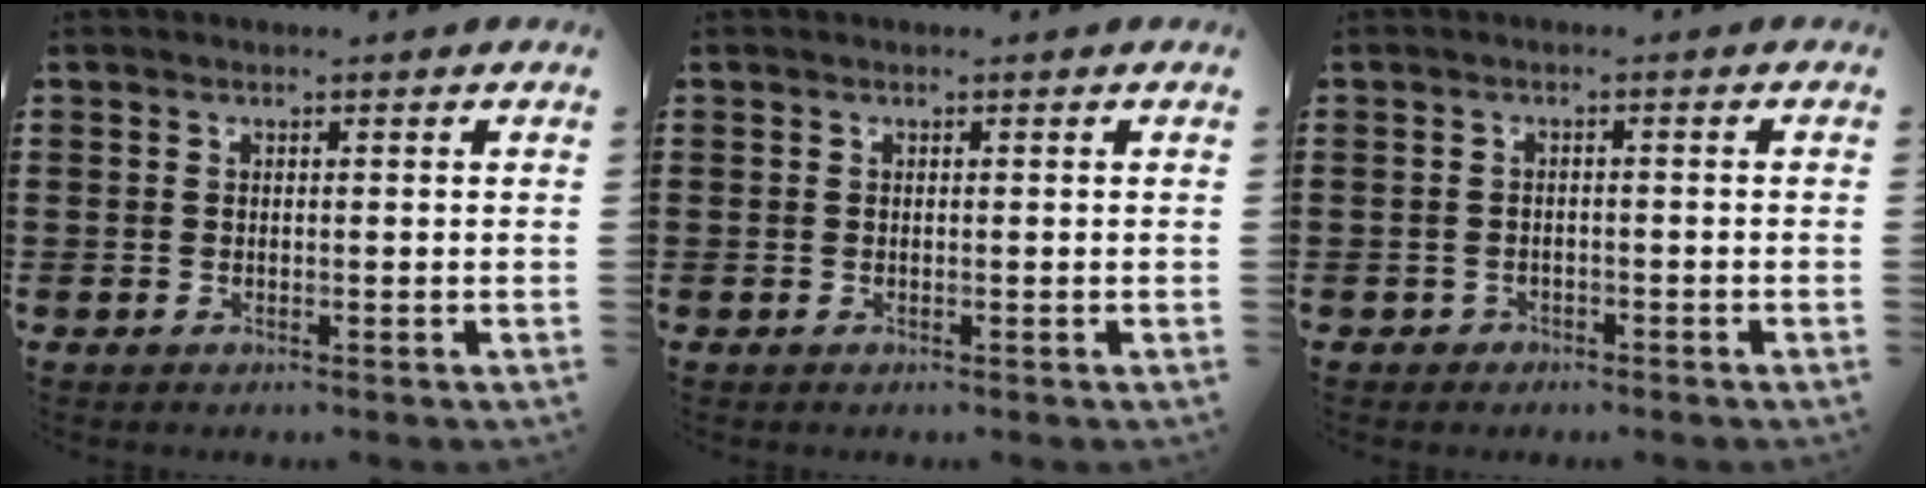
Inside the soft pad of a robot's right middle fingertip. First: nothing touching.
{"total": 0.0}
{"total": 1.4, "force": [-1.2, 0.8, 0.0], "torque": [-0.005, 0.003, -0.028]}